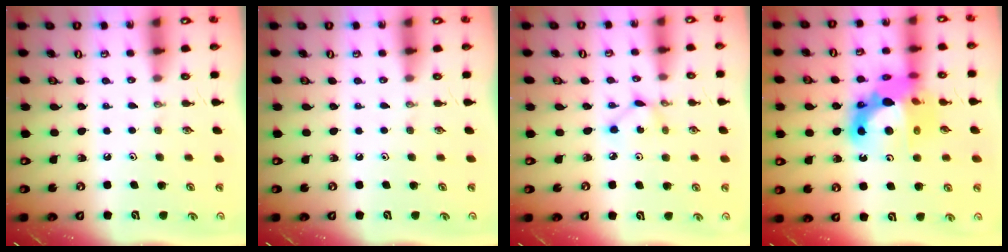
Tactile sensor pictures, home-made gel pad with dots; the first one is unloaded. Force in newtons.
{"total": 0.0}
{"total": 2.4, "press": 2.4, "slide": 0.1}
{"total": 17.5, "press": 17.5, "slide": 1.4}